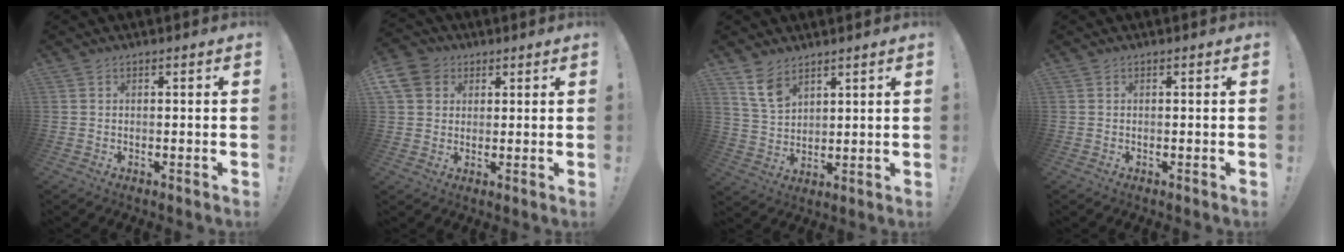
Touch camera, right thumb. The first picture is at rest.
{"total": 8.0, "force": [3.3, 6.6, 3.0], "torque": [-0.057, -0.011, 0.066]}
{"total": 8.4, "force": [6.0, 4.7, 3.6], "torque": [-0.070, -0.030, 0.118]}
{"total": 0.0}